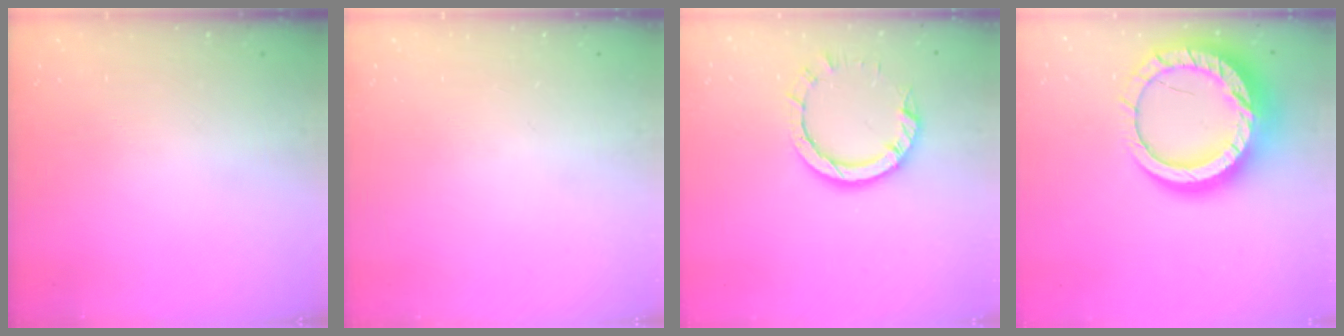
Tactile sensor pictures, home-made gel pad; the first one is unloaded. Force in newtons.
{"total": 0.0}
{"total": 7.6, "press": 7.6, "slide": 0.8}
{"total": 25.6, "press": 25.5, "slide": 2.2}